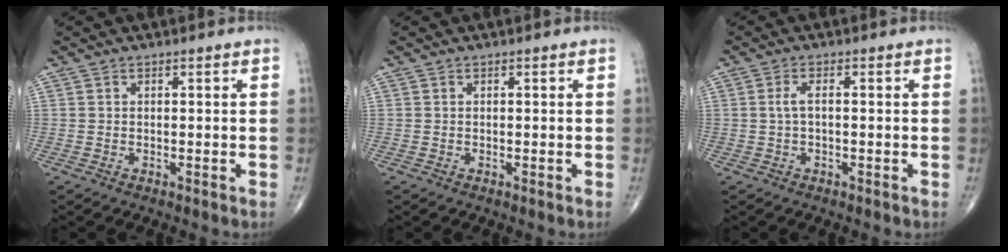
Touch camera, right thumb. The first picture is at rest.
{"total": 0.0}
{"total": 2.1, "force": [0.0, 0.7, 2.0], "torque": [-0.046, 0.006, -0.001]}